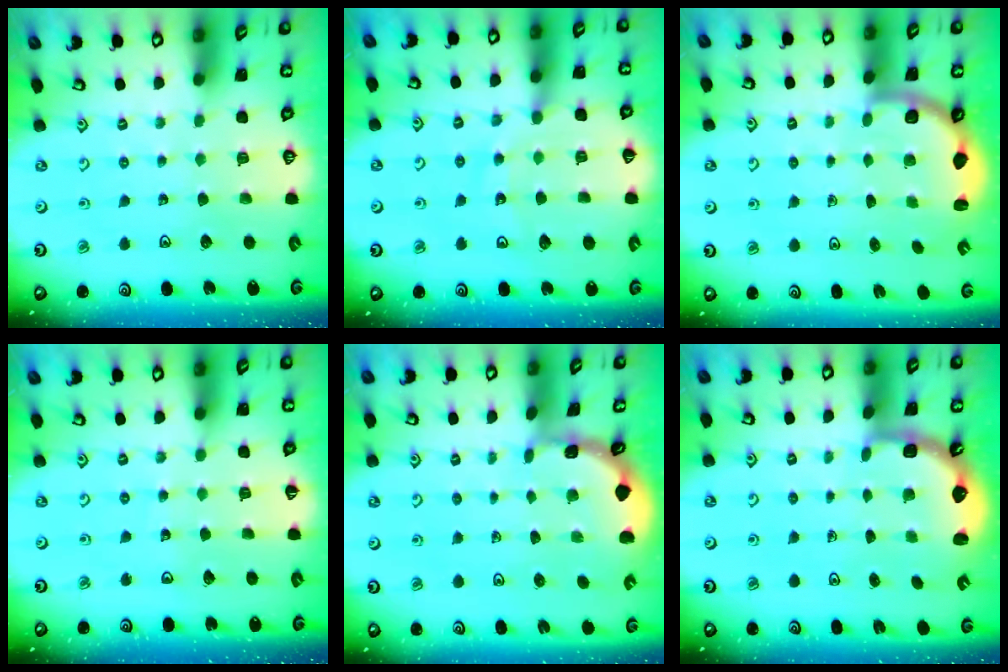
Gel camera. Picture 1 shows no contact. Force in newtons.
{"total": 13.0, "press": 12.9, "slide": 1.5}
{"total": 3.1, "press": 2.8, "slide": 1.5}
{"total": 3.6, "press": 3.5, "slide": 0.4}
{"total": 1.2, "press": 1.2, "slide": 0.1}
{"total": 2.5, "press": 2.1, "slide": 1.3}